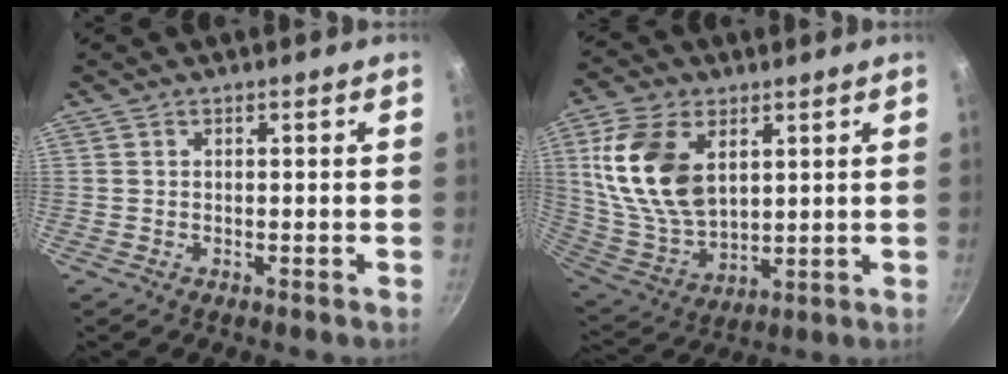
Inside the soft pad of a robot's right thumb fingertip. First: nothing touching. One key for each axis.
{"total": 17.6, "fx": 5.2, "fy": 10.8, "fz": 12.9, "tx": -0.232, "ty": -0.021, "tz": 0.114}